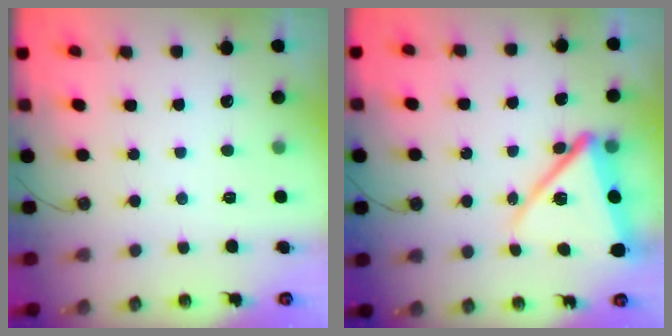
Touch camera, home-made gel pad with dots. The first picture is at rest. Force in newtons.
{"total": 15.1, "press": 15.0, "slide": 1.5}